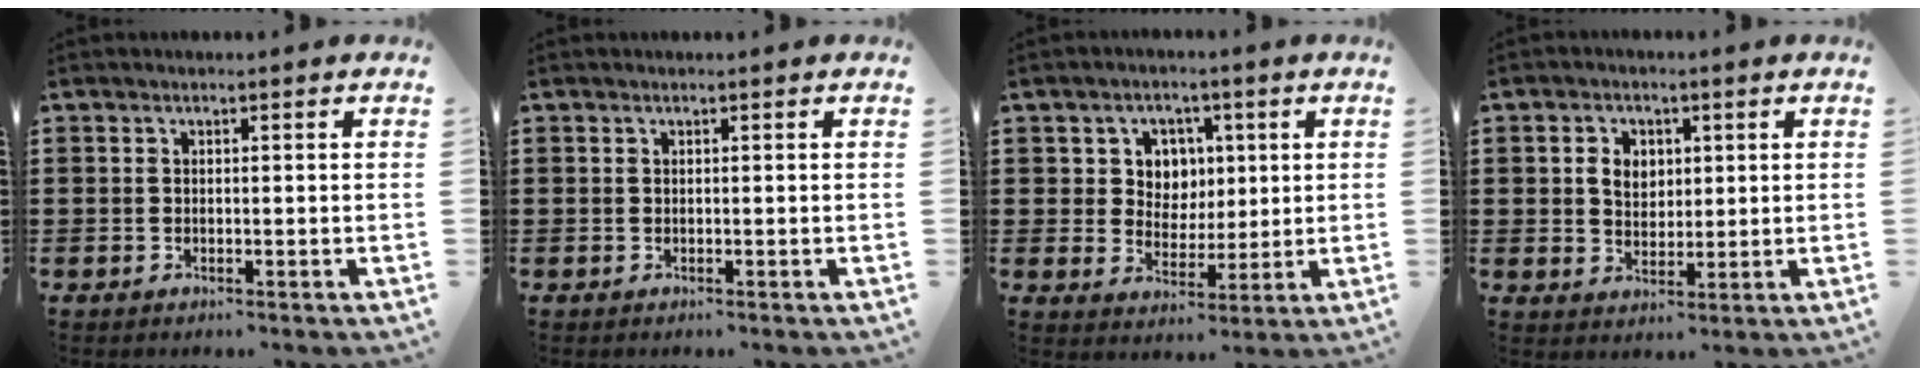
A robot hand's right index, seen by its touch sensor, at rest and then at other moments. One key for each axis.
{"total": 0.0}
{"total": 5.1, "fx": 1.7, "fy": 4.6, "fz": 1.3, "tx": -0.043, "ty": 0.012, "tz": 0.025}
{"total": 3.9, "fx": 0.8, "fy": 3.0, "fz": 2.2, "tx": -0.055, "ty": 0.012, "tz": 0.012}